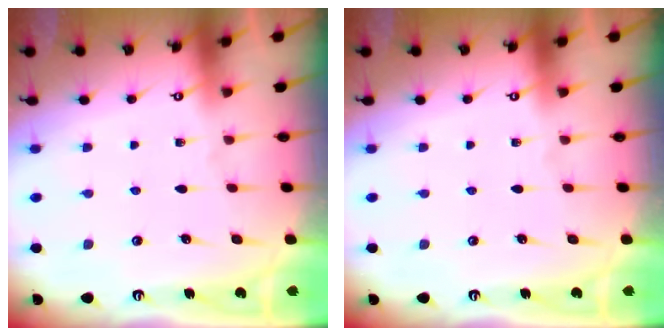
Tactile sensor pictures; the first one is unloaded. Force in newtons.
{"total": 0.0}